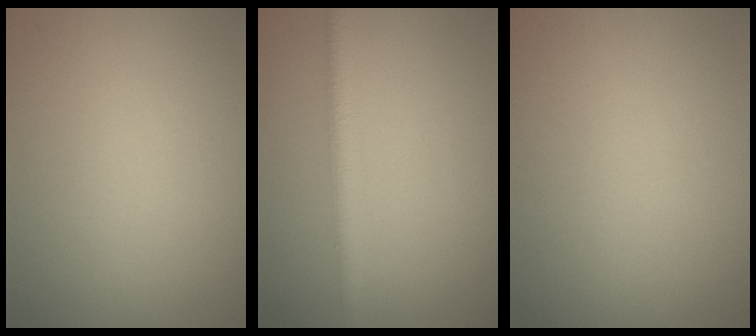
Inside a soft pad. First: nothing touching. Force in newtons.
{"total": 2.4, "press": 2.4, "slide": 0.2}
{"total": 0.0}